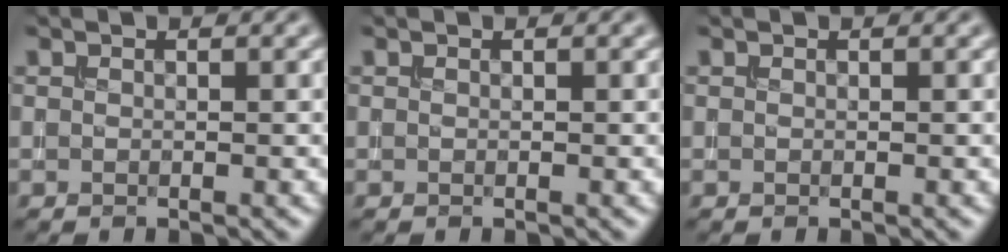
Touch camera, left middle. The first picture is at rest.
{"total": 0.0}
{"total": 0.0}